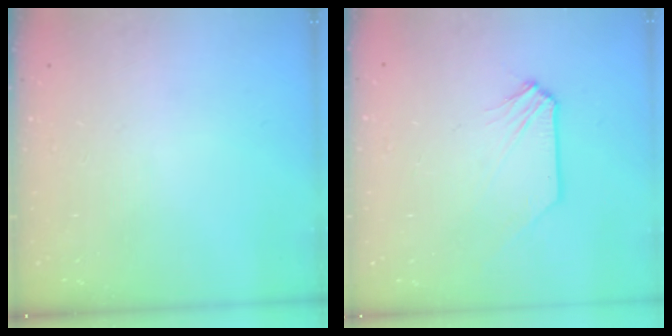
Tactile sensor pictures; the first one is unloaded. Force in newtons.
{"total": 0.0}